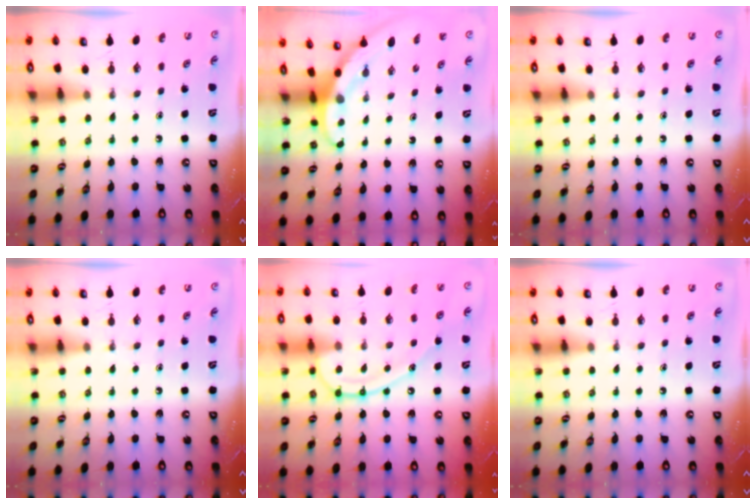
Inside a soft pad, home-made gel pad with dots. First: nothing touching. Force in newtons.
{"total": 3.0, "press": 3.0, "slide": 0.1}
{"total": 0.0}
{"total": 0.0}
{"total": 13.7, "press": 13.6, "slide": 1.4}
{"total": 0.0}